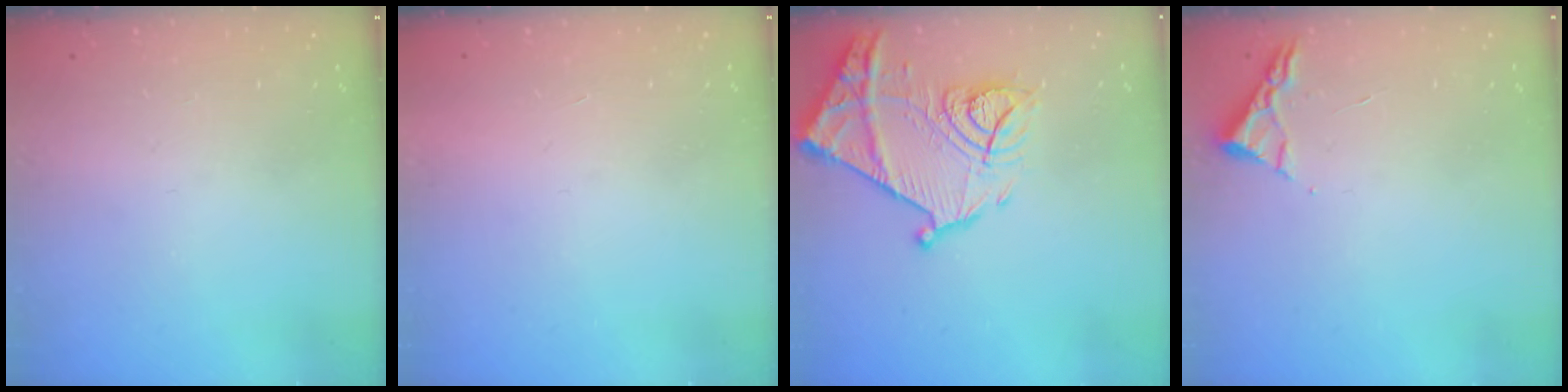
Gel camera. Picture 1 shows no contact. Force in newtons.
{"total": 1.5, "press": 1.5, "slide": 0.1}
{"total": 18.1, "press": 18.0, "slide": 1.6}
{"total": 3.0, "press": 2.9, "slide": 0.4}